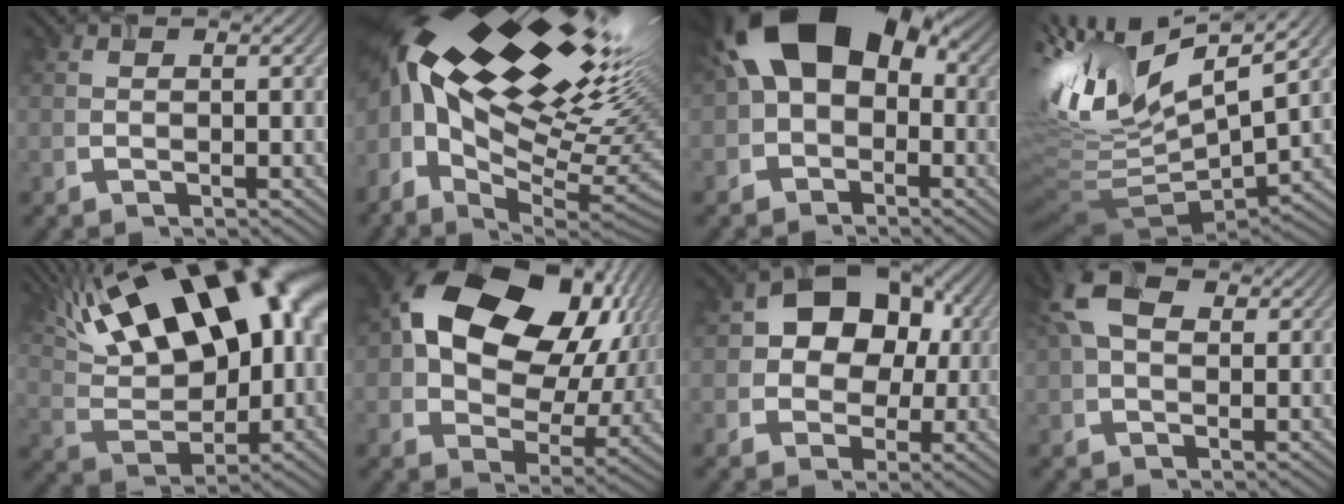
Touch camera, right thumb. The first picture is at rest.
{"total": 22.5, "force": [4.9, 10.8, 19.1], "torque": [-0.349, -0.015, 0.110]}
{"total": 16.1, "force": [2.7, 11.1, 11.3], "torque": [-0.184, 0.028, 0.014]}
{"total": 15.1, "force": [4.5, 5.7, 13.3], "torque": [-0.294, 0.012, 0.084]}
{"total": 20.6, "force": [9.5, 9.4, 15.7], "torque": [-0.260, 0.059, 0.143]}
{"total": 20.0, "force": [5.3, 13.7, 13.6], "torque": [-0.254, -0.012, 0.118]}
{"total": 10.3, "force": [1.7, 8.1, 6.2], "torque": [-0.092, 0.012, 0.010]}
{"total": 8.6, "force": [3.3, 5.0, 6.1], "torque": [-0.156, 0.025, 0.059]}